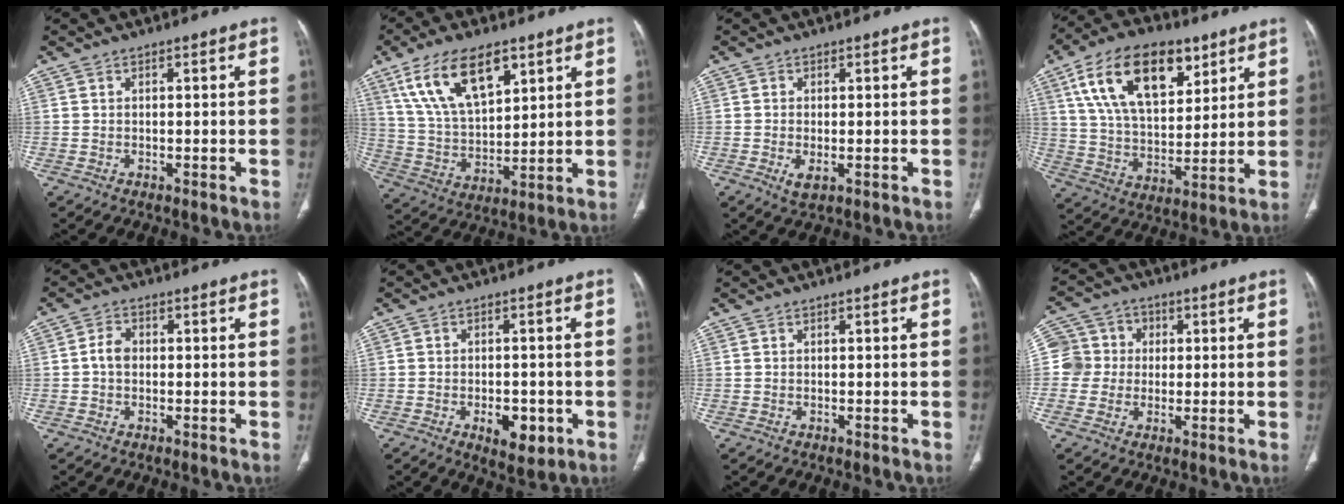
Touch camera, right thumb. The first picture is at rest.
{"total": 16.4, "force": [8.8, 7.6, 11.5], "torque": [-0.193, -0.026, 0.176]}
{"total": 2.6, "force": [-0.8, 1.2, 2.1], "torque": [-0.043, -0.006, -0.008]}
{"total": 20.8, "force": [10.1, 11.0, 14.5], "torque": [-0.221, -0.027, 0.182]}
{"total": 2.8, "force": [-0.2, 2.1, 1.9], "torque": [-0.031, 0.010, -0.008]}
{"total": 6.7, "force": [-2.4, 3.7, 5.0], "torque": [-0.054, 0.005, -0.023]}
{"total": 0.0}
{"total": 7.4, "force": [0.4, 7.3, 1.2], "torque": [0.009, 0.017, 0.001]}